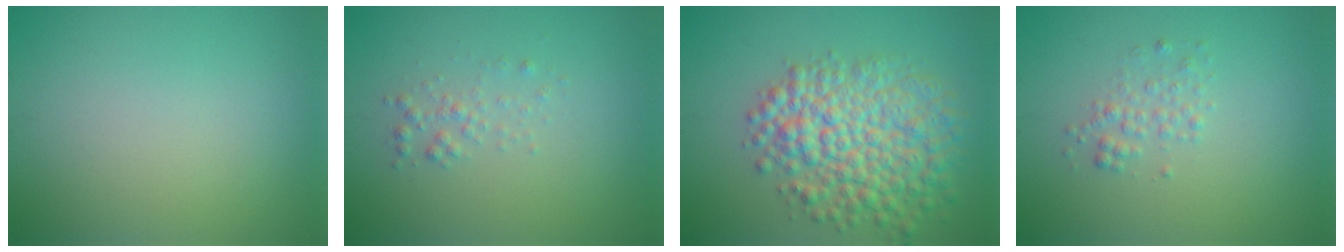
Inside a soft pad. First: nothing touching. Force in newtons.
{"total": 1.3, "press": 1.3, "slide": 0.1}
{"total": 8.3, "press": 8.3, "slide": 0.2}
{"total": 1.5, "press": 1.5, "slide": 0.0}